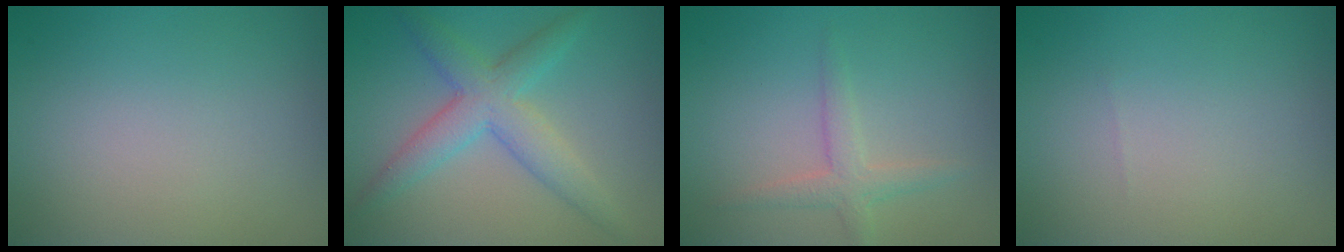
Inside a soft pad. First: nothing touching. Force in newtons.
{"total": 4.7, "press": 4.7, "slide": 0.1}
{"total": 2.2, "press": 2.2, "slide": 0.1}
{"total": 0.0}